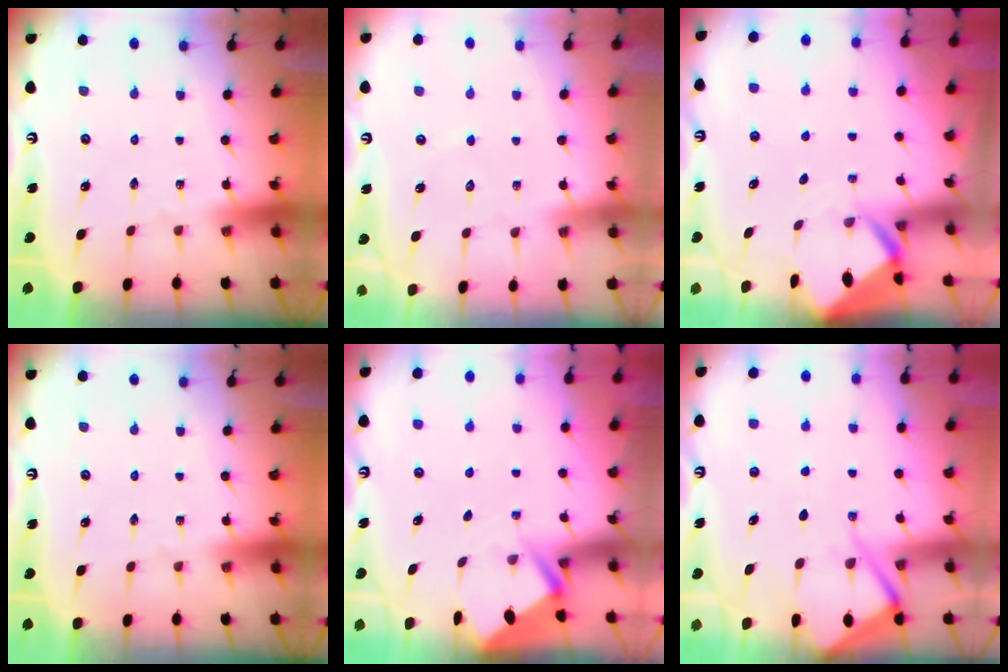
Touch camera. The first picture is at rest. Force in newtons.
{"total": 3.5, "press": 3.5, "slide": 0.4}
{"total": 3.8, "press": 3.8, "slide": 0.2}
{"total": 0.0}
{"total": 2.8, "press": 2.8, "slide": 0.4}
{"total": 8.9, "press": 8.9, "slide": 0.8}